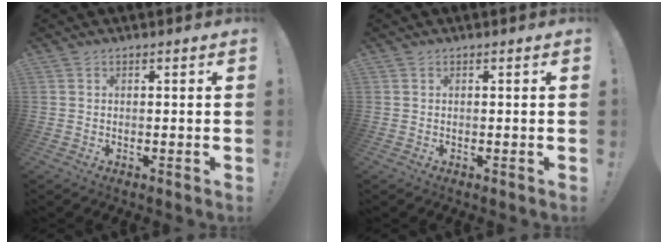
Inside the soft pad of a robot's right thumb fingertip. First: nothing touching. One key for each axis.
{"total": 0.0}